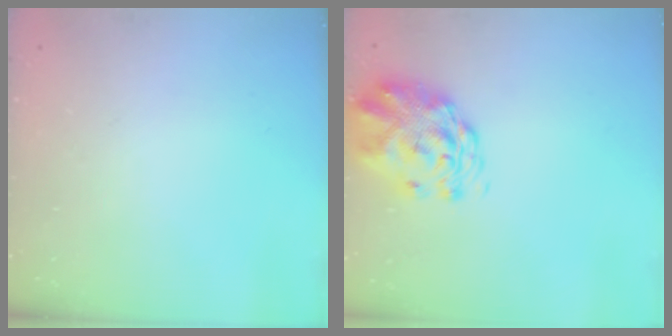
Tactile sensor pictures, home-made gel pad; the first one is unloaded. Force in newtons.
{"total": 2.8, "press": 2.6, "slide": 1.1}